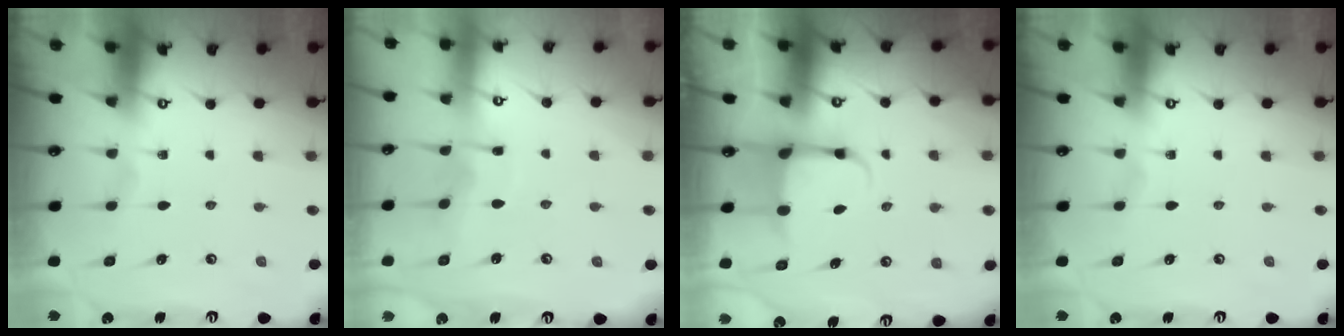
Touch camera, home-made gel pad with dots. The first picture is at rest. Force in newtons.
{"total": 3.6, "press": 3.6, "slide": 0.1}
{"total": 3.8, "press": 3.7, "slide": 0.9}
{"total": 0.0}